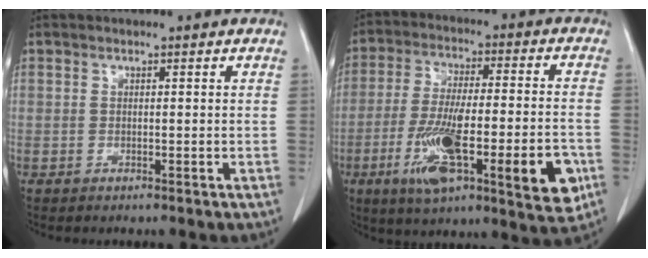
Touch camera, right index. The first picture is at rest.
{"total": 20.4, "force": [-7.2, 3.8, 18.7], "torque": [-0.280, -0.014, -0.106]}